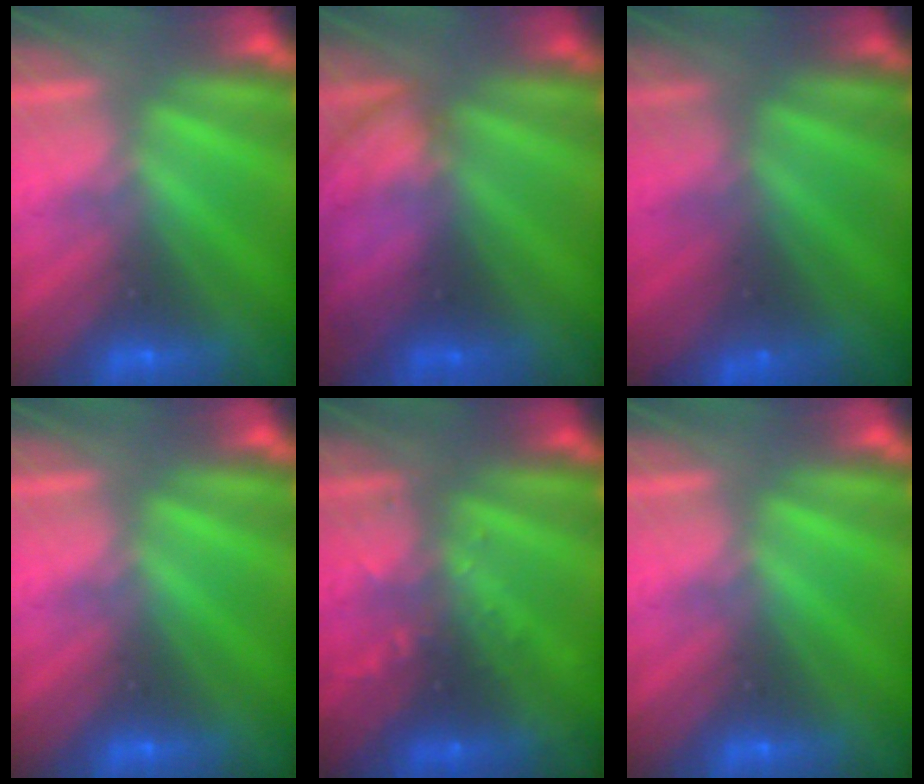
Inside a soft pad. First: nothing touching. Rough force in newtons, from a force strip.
{"total": 2.3}
{"total": 1.4}
{"total": 0.0}
{"total": 3.2}
{"total": 0.0}